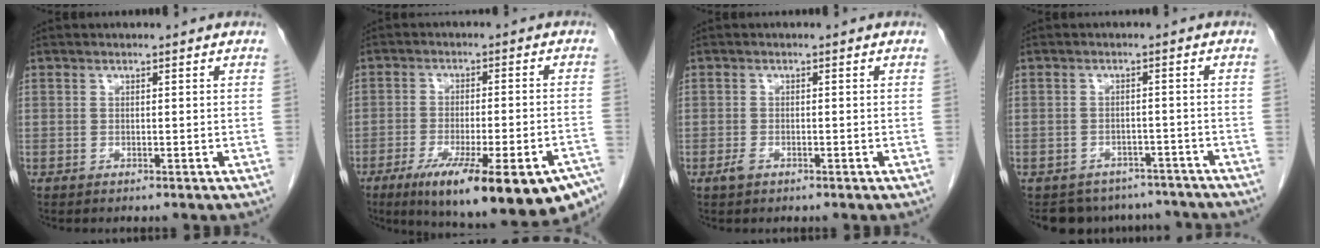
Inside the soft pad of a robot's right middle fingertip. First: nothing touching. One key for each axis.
{"total": 23.1, "fx": -16.6, "fy": 3.9, "fz": 15.5, "tx": -0.166, "ty": -0.021, "tz": -0.223}
{"total": 1.3, "fx": -0.8, "fy": 0.6, "fz": 0.8, "tx": -0.020, "ty": 0.000, "tz": -0.012}
{"total": 8.9, "fx": -8.0, "fy": 3.9, "fz": 0.6, "tx": -0.002, "ty": 0.012, "tz": -0.092}